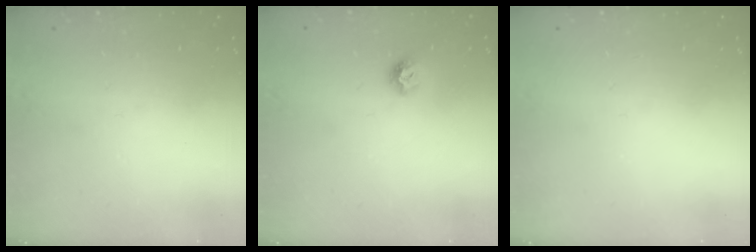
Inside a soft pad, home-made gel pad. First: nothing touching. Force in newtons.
{"total": 6.7, "press": 6.7, "slide": 0.8}
{"total": 0.0}